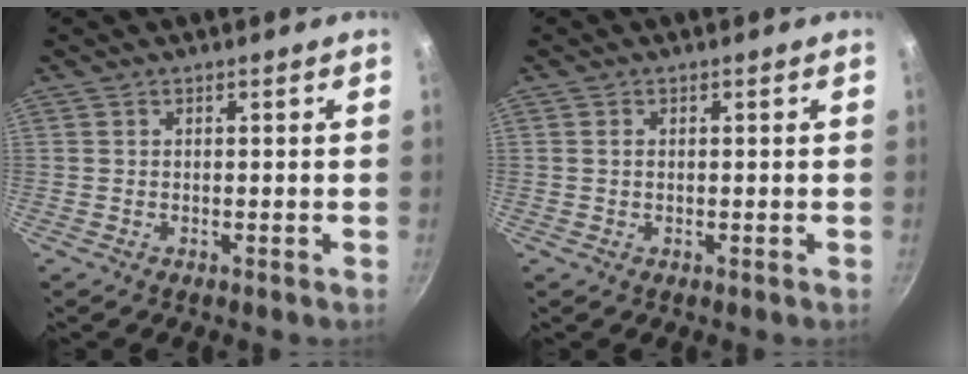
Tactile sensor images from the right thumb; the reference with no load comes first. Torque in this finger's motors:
{"motor_torque": [-0.36, -0.47, -0.60, 0.33, -0.08]}